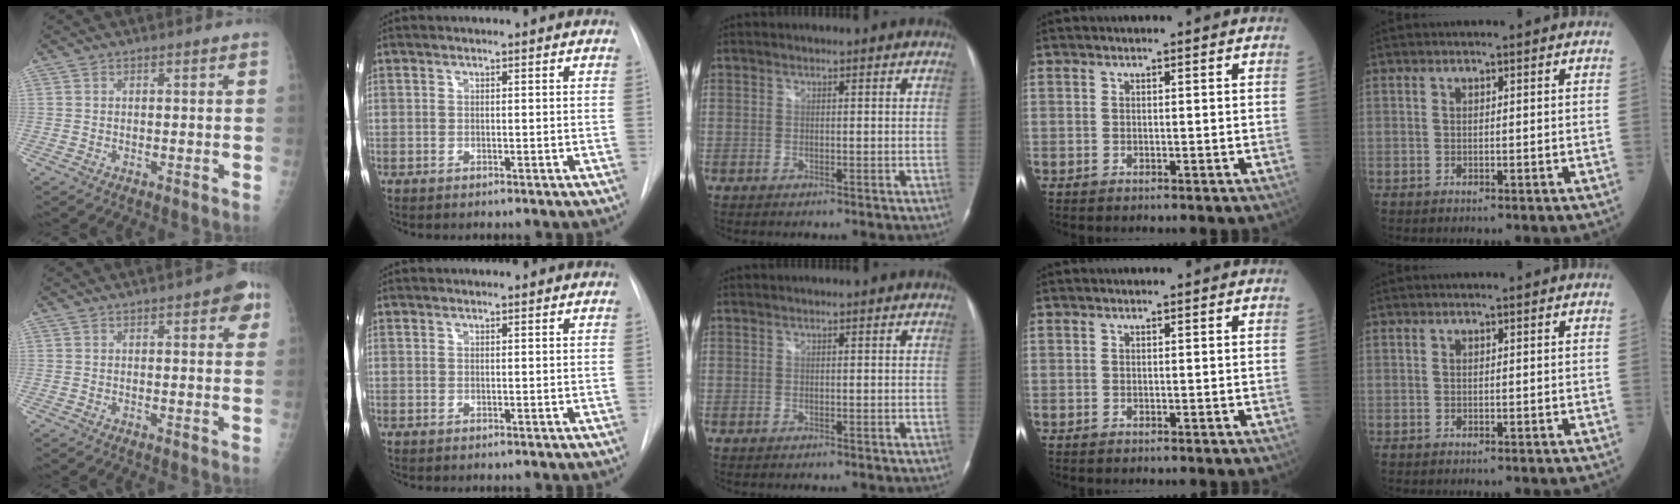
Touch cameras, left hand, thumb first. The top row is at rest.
{"thumb": {"total": 5.1, "force": [2.3, 1.8, 4.2], "torque": [-0.034, -0.002, 0.019]}}